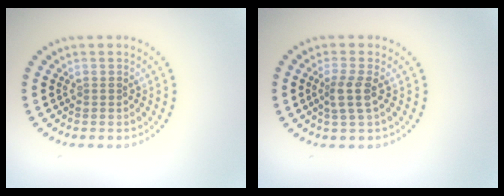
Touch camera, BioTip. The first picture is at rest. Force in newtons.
{"total": 2.1, "press": 1.8, "slide": 1.1}